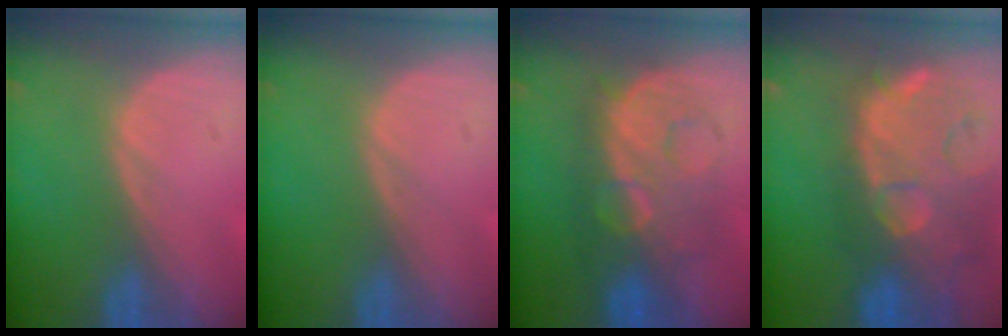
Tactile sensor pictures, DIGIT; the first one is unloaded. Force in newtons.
{"total": 0.0}
{"total": 8.8, "press": 8.8, "slide": 0.4}
{"total": 13.1, "press": 11.3, "slide": 6.5}